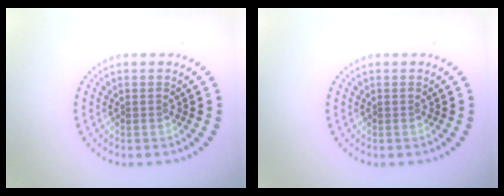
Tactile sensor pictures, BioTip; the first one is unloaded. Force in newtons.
{"total": 0.0}